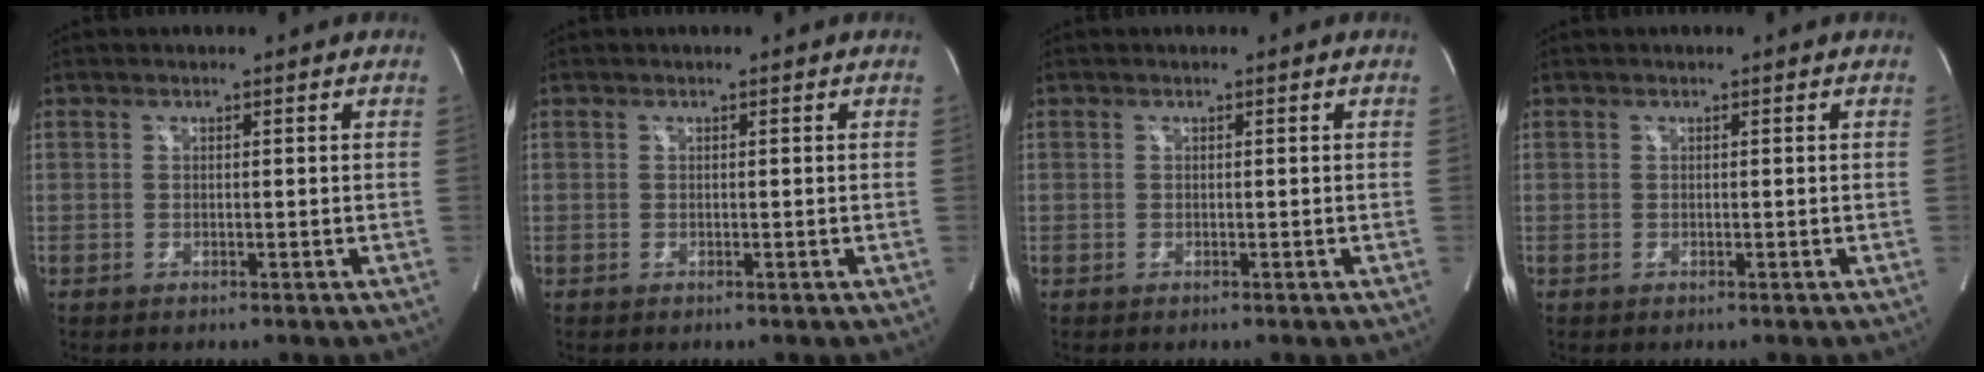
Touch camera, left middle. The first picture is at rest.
{"total": 0.0}
{"total": 0.0}
{"total": 0.0}